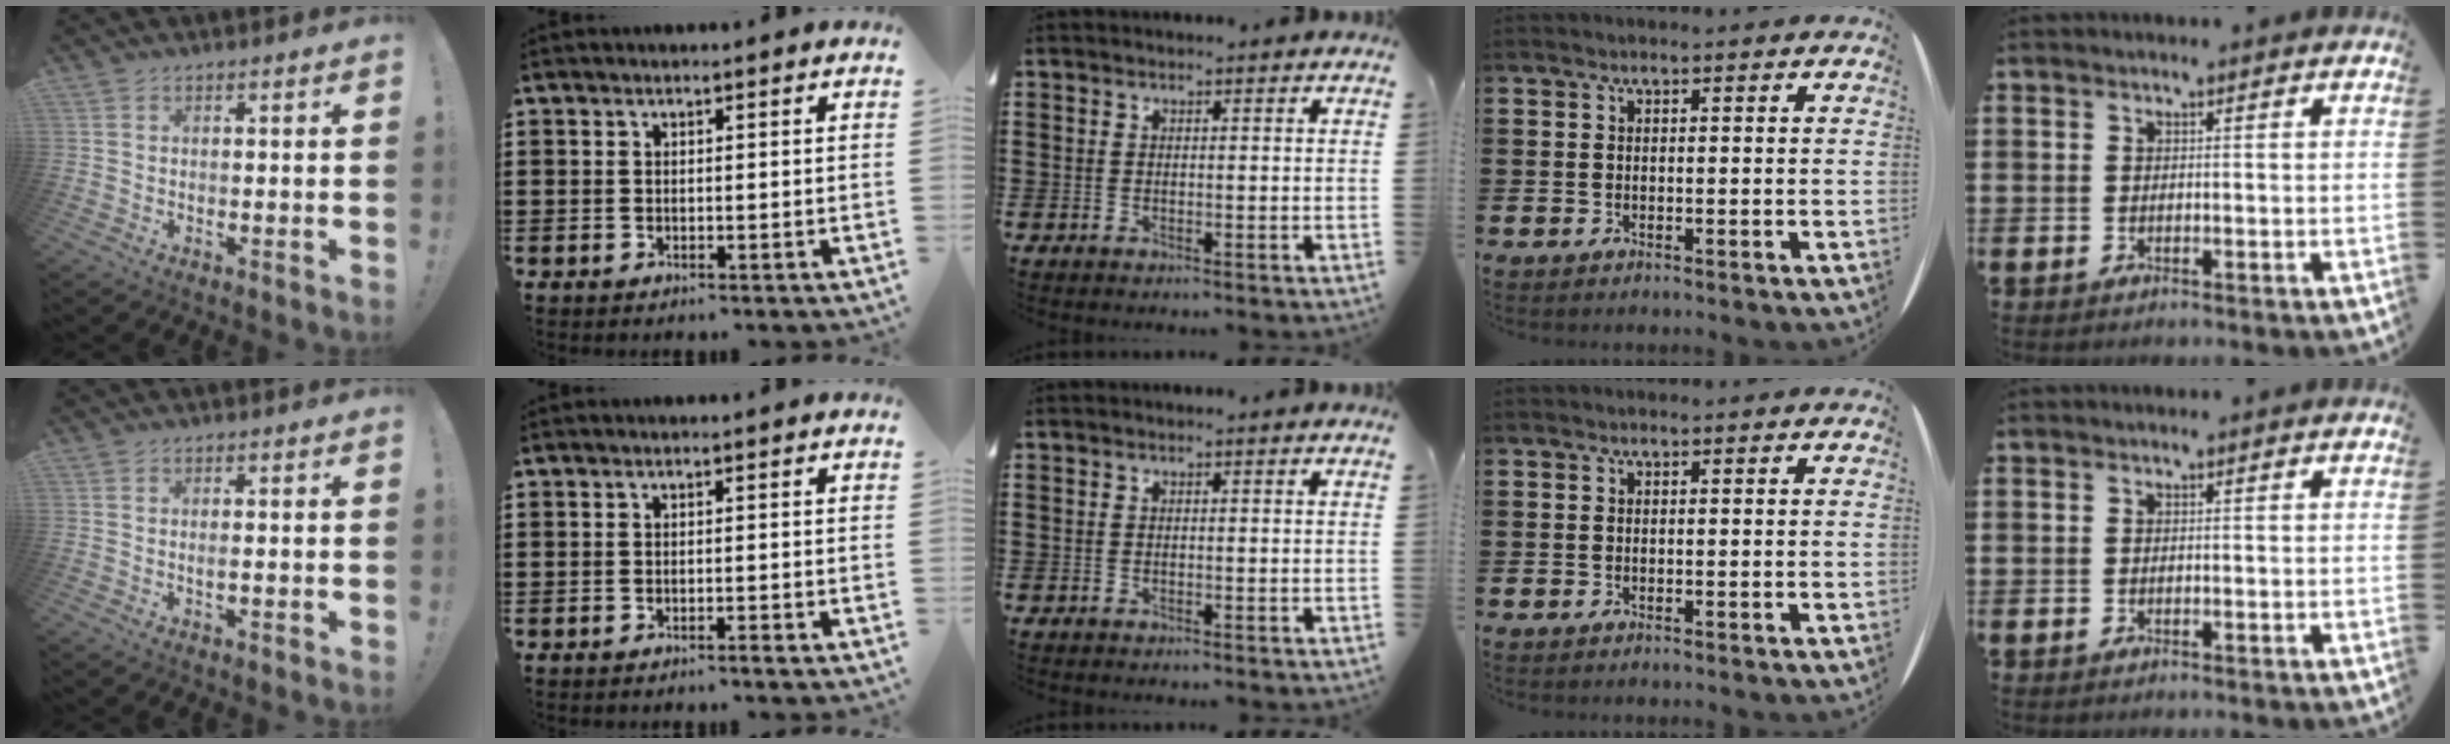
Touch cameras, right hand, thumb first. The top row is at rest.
{"thumb": {"total": 1.3, "force": [-0.3, 0.0, 1.2], "torque": [-0.018, -0.002, -0.007]}, "index": {"total": 0.9, "force": [-0.7, 0.0, 0.5], "torque": [-0.011, -0.003, -0.013]}}